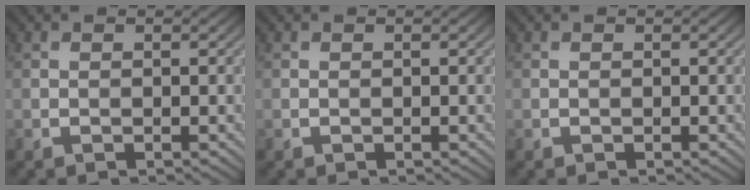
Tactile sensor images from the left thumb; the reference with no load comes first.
{"total": 0.0}
{"total": 0.0}